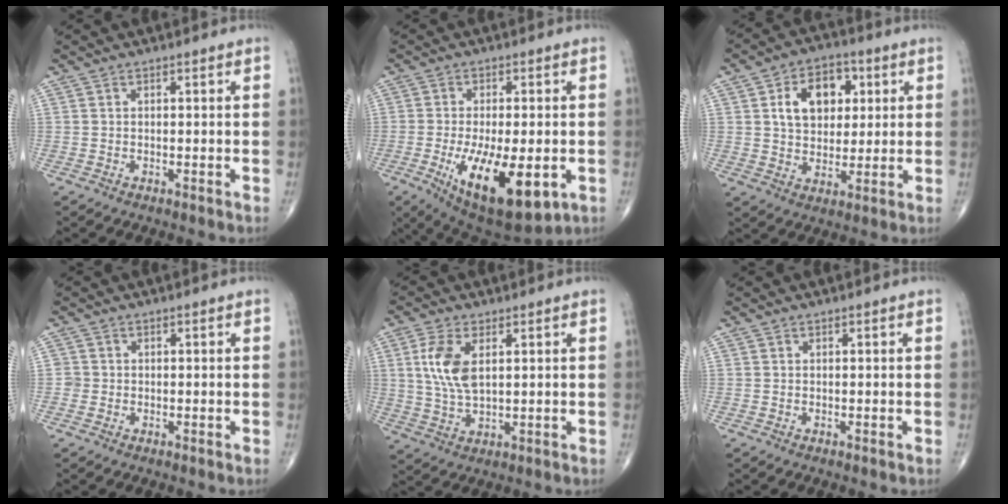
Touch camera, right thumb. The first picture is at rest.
{"total": 16.9, "force": [-5.1, 6.8, 14.6], "torque": [-0.236, -0.019, -0.061]}
{"total": 11.6, "force": [3.3, 8.2, 7.6], "torque": [-0.085, 0.000, 0.053]}
{"total": 1.1, "force": [-0.3, 1.1, 0.0], "torque": [0.006, 0.005, -0.009]}
{"total": 8.2, "force": [2.2, 4.1, 6.8], "torque": [-0.147, -0.007, 0.046]}
{"total": 0.0}